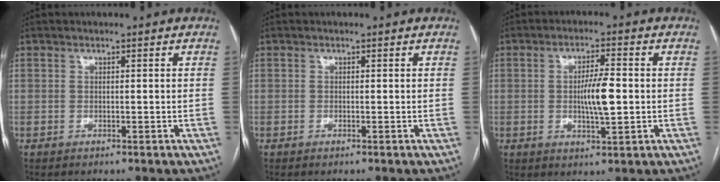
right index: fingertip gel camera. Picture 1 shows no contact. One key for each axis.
{"total": 0.0}
{"total": 6.1, "fx": -0.3, "fy": 1.1, "fz": 6.0, "tx": -0.107, "ty": 0.001, "tz": -0.005}